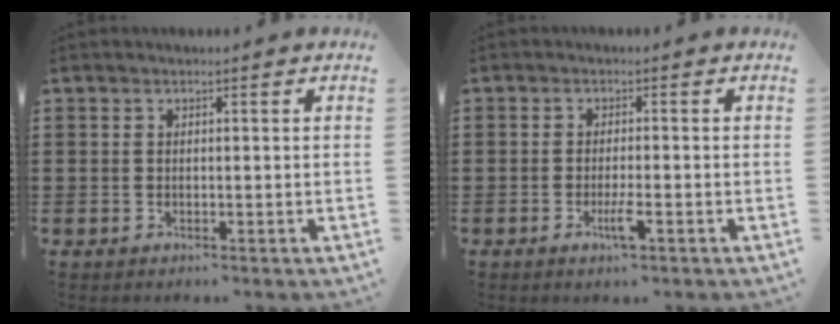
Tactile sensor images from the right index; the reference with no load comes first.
{"total": 3.1, "force": [-1.4, 0.3, 2.7], "torque": [-0.061, -0.009, -0.029]}